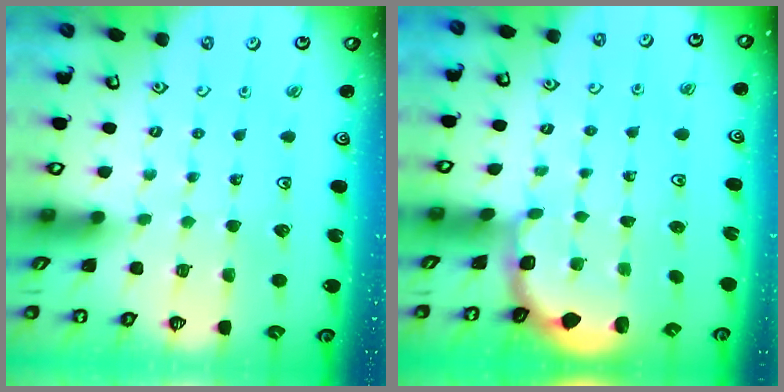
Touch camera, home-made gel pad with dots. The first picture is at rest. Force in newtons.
{"total": 1.8, "press": 1.7, "slide": 0.7}